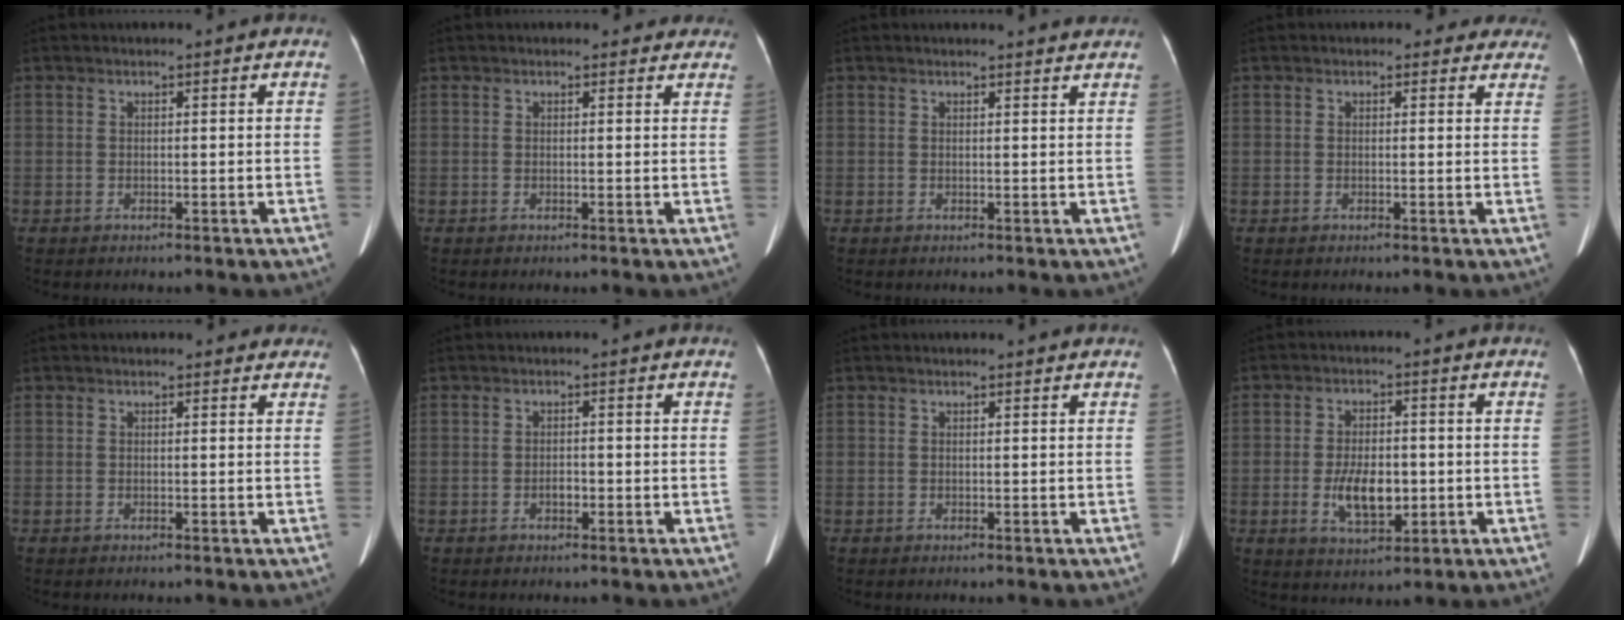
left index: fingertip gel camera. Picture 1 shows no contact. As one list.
[{"total": 2.9, "force": [2.5, 1.4, 0.3], "torque": [0.008, 0.000, 0.012]}, {"total": 2.7, "force": [2.7, 0.1, 0.3], "torque": [-0.008, 0.001, 0.024]}, {"total": 3.9, "force": [3.2, 2.1, 0.2], "torque": [0.018, -0.004, 0.016]}, {"total": 2.0, "force": [1.7, 1.0, 0.3], "torque": [0.001, 0.001, 0.004]}, {"total": 1.3, "force": [-0.6, 0.7, 0.9], "torque": [-0.014, 0.003, -0.009]}, {"total": 0.6, "force": [0.6, 0.0, 0.1], "torque": [-0.006, -0.002, 0.006]}, {"total": 7.2, "force": [-1.4, 3.5, 6.2], "torque": [-0.120, -0.002, -0.015]}]